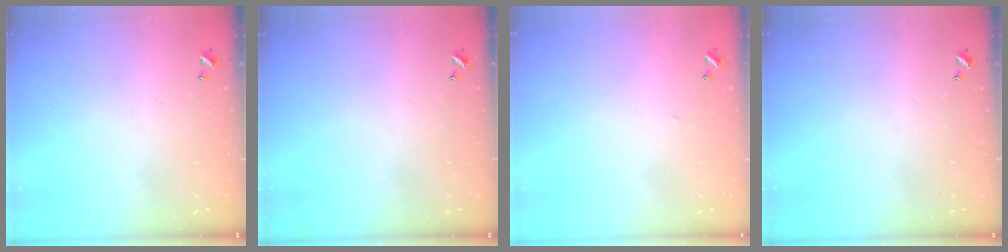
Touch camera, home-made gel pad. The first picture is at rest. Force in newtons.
{"total": 0.0}
{"total": 0.5, "press": 0.3, "slide": 0.4}
{"total": 0.0}